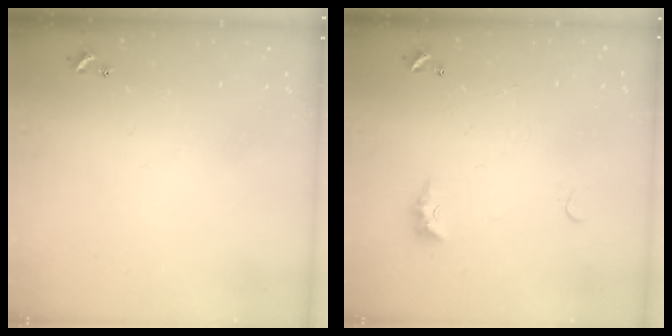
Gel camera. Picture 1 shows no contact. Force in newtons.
{"total": 0.8, "press": 0.7, "slide": 0.4}